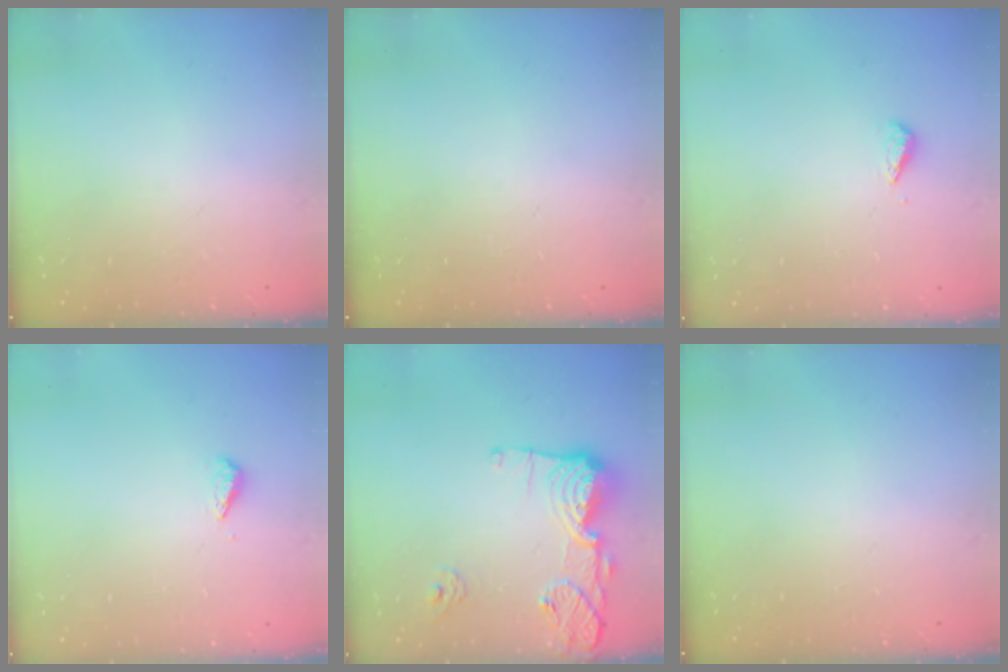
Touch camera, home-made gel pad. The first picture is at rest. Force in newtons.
{"total": 0.0}
{"total": 2.7, "press": 2.7, "slide": 0.6}
{"total": 2.7, "press": 2.7, "slide": 0.6}
{"total": 15.9, "press": 15.9, "slide": 1.5}
{"total": 0.0}